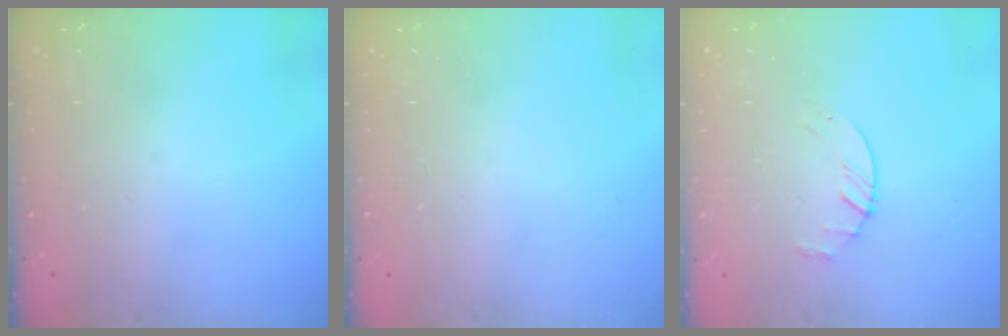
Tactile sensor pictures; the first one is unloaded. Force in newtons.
{"total": 0.0}
{"total": 2.2, "press": 2.2, "slide": 0.3}